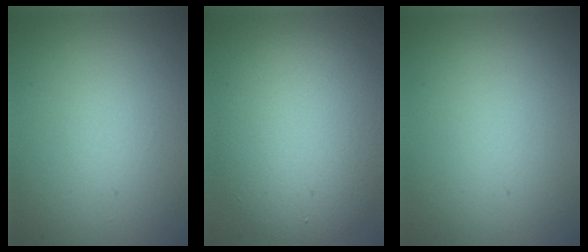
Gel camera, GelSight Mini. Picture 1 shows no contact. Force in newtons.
{"total": 7.8, "press": 7.7, "slide": 0.6}
{"total": 0.0}